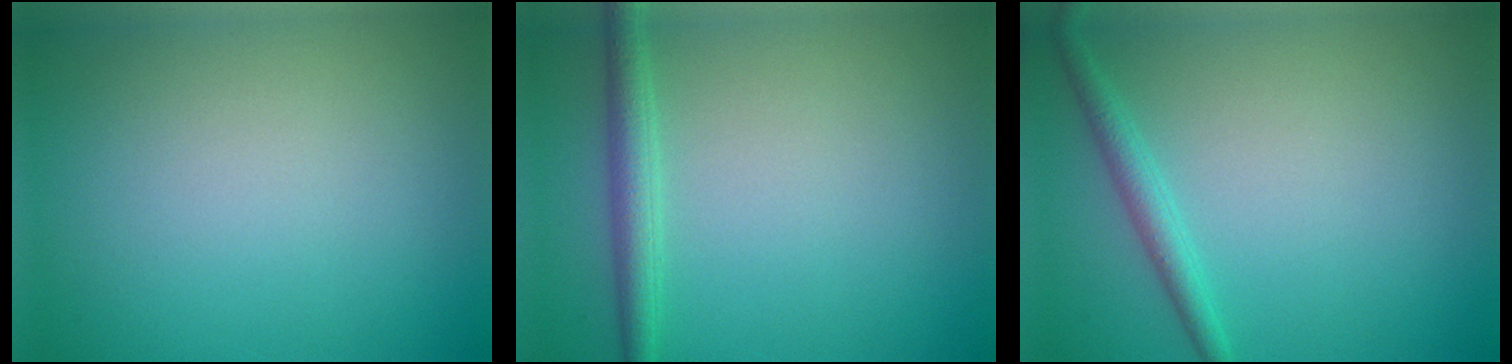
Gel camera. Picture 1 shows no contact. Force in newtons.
{"total": 2.4, "press": 2.4, "slide": 0.1}
{"total": 2.0, "press": 2.0, "slide": 0.1}